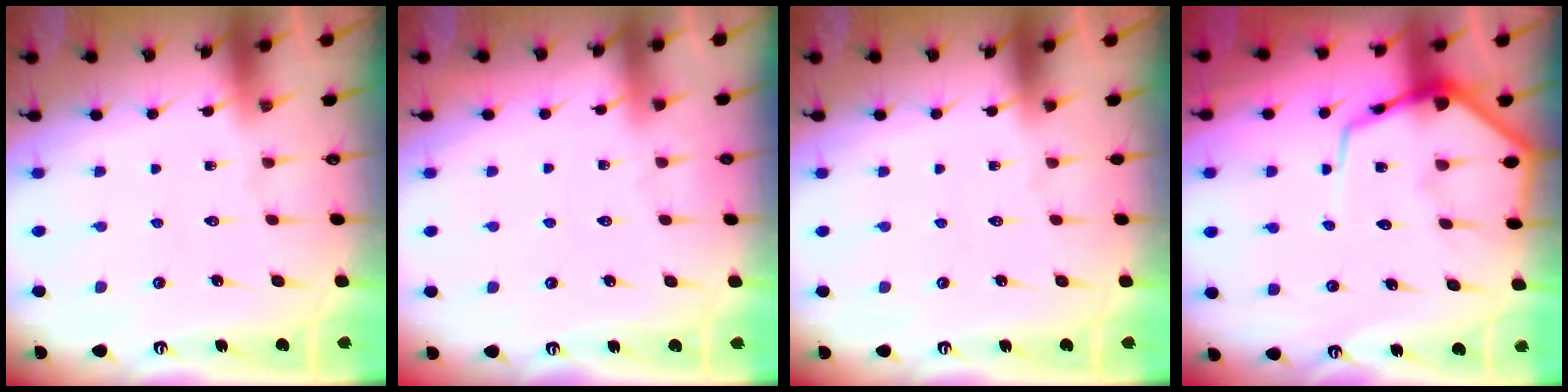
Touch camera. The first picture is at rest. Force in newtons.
{"total": 3.4, "press": 3.4, "slide": 0.5}
{"total": 0.0}
{"total": 10.9, "press": 10.9, "slide": 1.1}